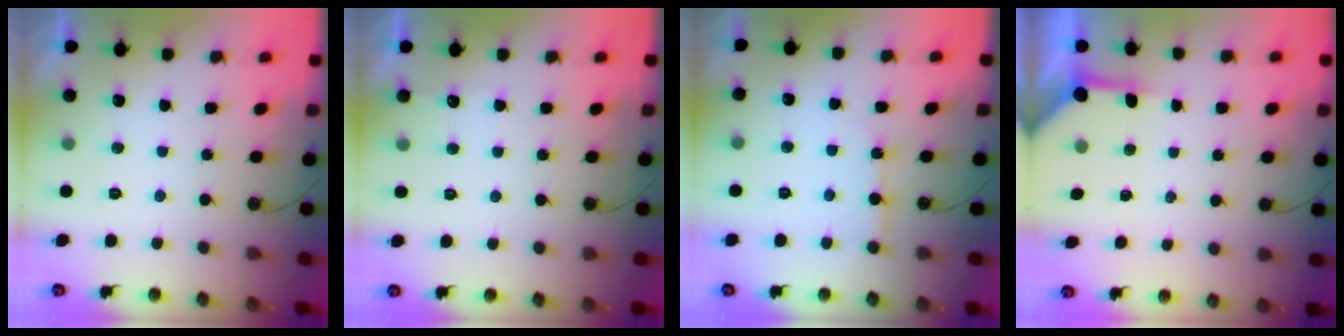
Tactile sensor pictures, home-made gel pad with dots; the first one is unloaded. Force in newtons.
{"total": 3.6, "press": 3.6, "slide": 0.5}
{"total": 6.2, "press": 6.1, "slide": 0.6}
{"total": 3.8, "press": 3.8, "slide": 0.4}